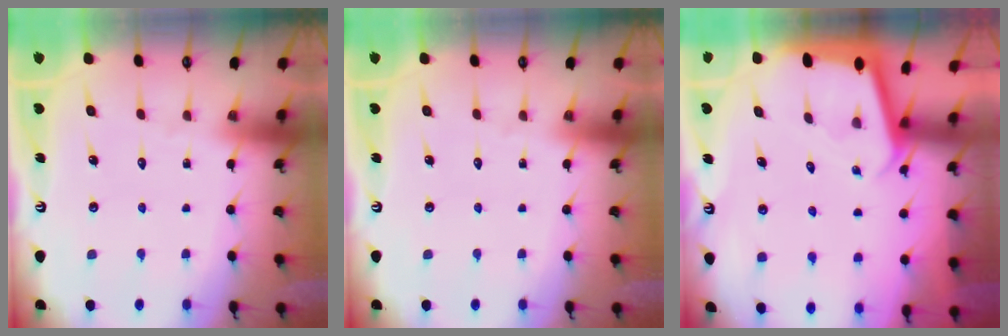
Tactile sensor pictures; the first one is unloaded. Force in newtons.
{"total": 0.0}
{"total": 1.8, "press": 1.8, "slide": 0.1}